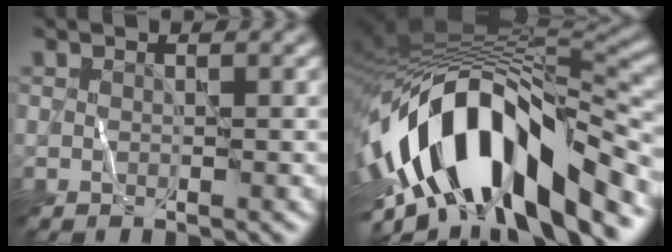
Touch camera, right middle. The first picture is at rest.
{"total": 14.8, "force": [-4.9, 6.3, 12.4], "torque": [-0.212, 0.014, -0.086]}